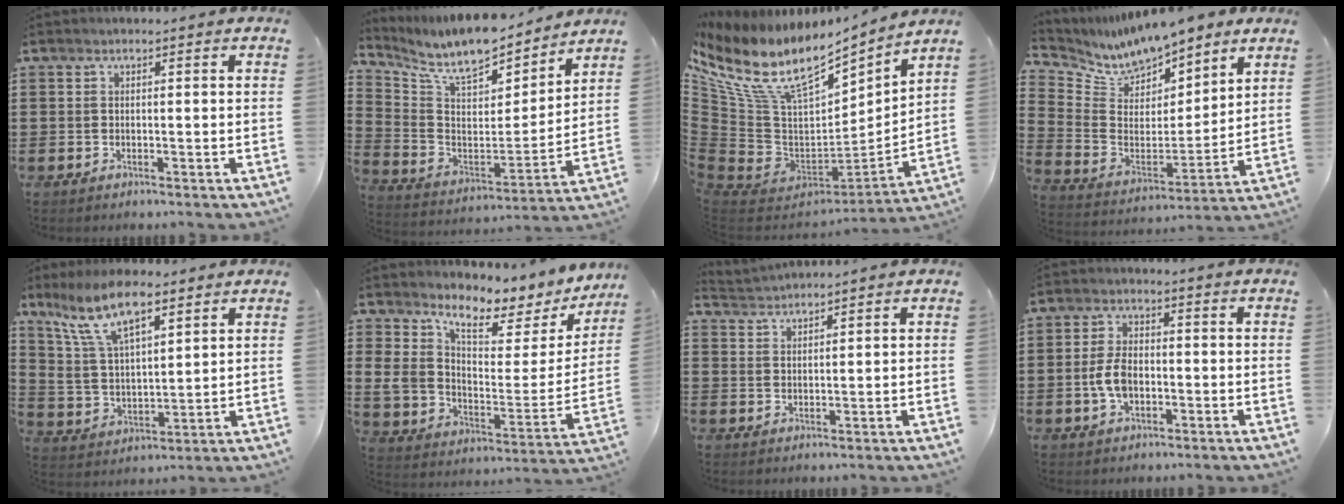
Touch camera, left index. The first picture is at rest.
{"total": 9.9, "force": [8.5, 2.9, 4.1], "torque": [-0.122, -0.059, 0.150]}
{"total": 15.2, "force": [9.4, 7.3, 9.5], "torque": [-0.225, -0.062, 0.165]}
{"total": 8.9, "force": [8.4, 2.7, 1.3], "torque": [-0.076, -0.055, 0.151]}
{"total": 11.8, "force": [7.9, 4.3, 7.6], "torque": [-0.167, -0.007, 0.146]}
{"total": 6.2, "force": [4.6, 3.2, 2.6], "torque": [-0.069, -0.039, 0.078]}
{"total": 1.9, "force": [1.9, -0.2, -0.3], "torque": [-0.001, -0.002, 0.037]}
{"total": 5.3, "force": [-0.9, 3.0, 4.2], "torque": [-0.105, -0.002, -0.024]}